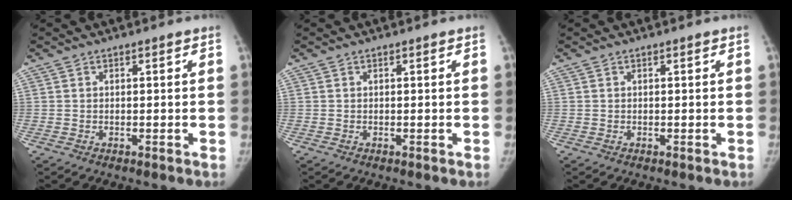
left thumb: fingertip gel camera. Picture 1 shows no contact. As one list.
[{"total": 0.0}, {"total": 0.0}]